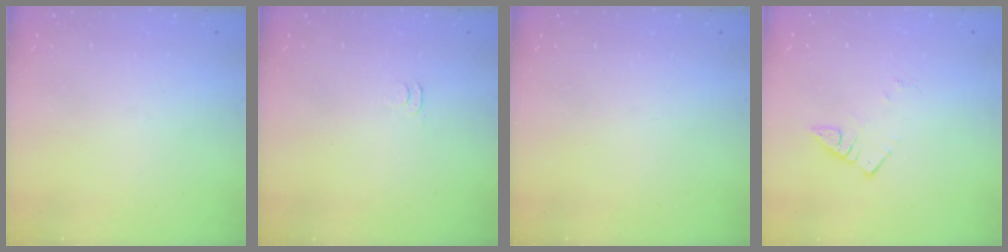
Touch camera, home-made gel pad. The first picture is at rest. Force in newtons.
{"total": 2.8, "press": 2.7, "slide": 0.5}
{"total": 0.0}
{"total": 2.6, "press": 2.6, "slide": 0.1}